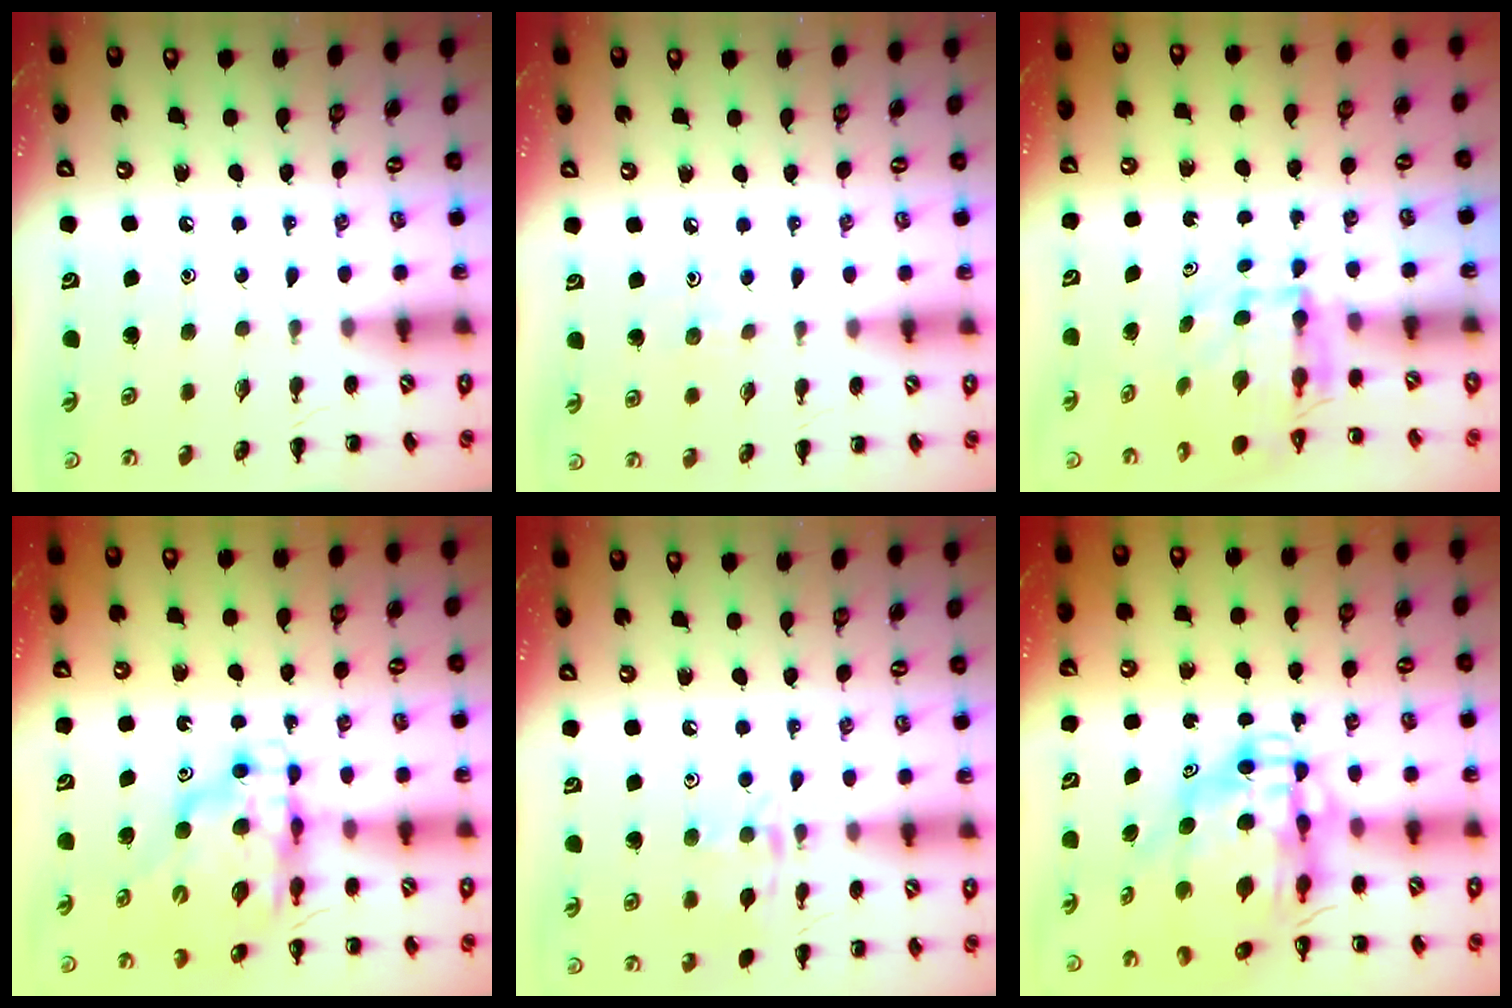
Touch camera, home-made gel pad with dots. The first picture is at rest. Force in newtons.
{"total": 3.4, "press": 3.2, "slide": 1.2}
{"total": 4.7, "press": 4.7, "slide": 0.7}
{"total": 12.6, "press": 12.1, "slide": 3.4}
{"total": 10.7, "press": 10.7, "slide": 0.6}
{"total": 11.2, "press": 10.7, "slide": 3.2}